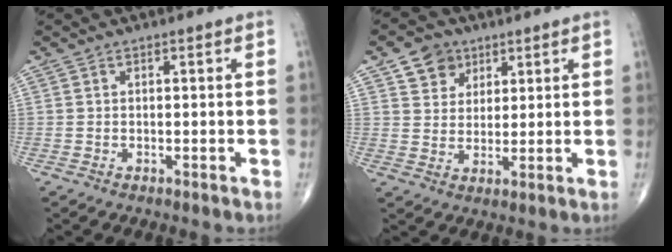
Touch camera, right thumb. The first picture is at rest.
{"total": 6.5, "force": [3.5, 5.1, 1.9], "torque": [-0.006, -0.016, 0.060]}